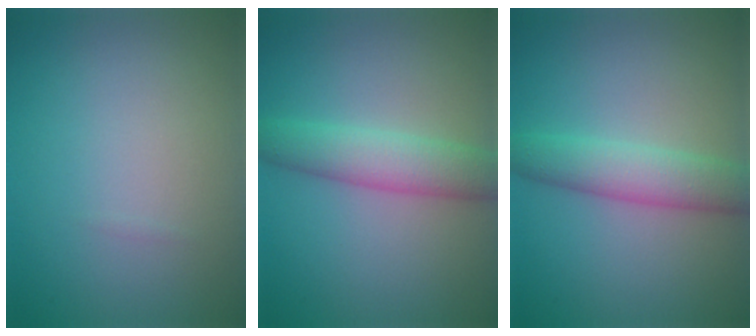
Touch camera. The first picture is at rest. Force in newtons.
{"total": 4.3, "press": 4.3, "slide": 0.1}
{"total": 4.1, "press": 4.1, "slide": 0.1}